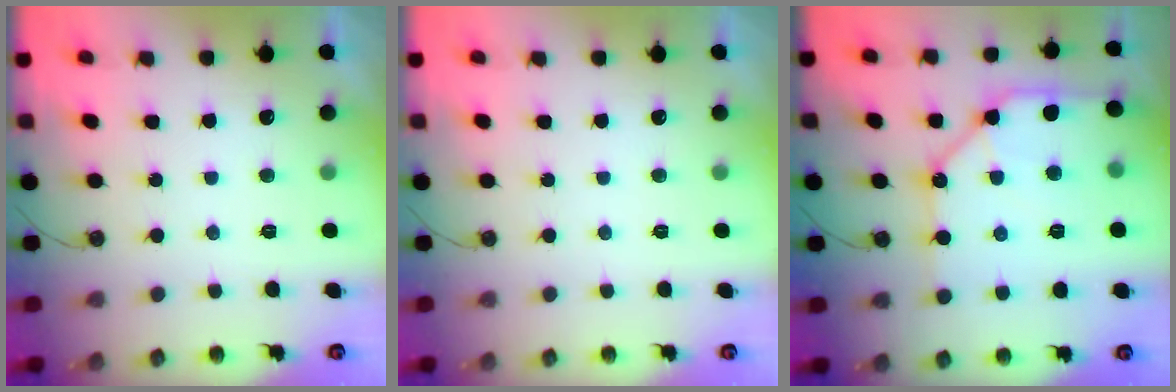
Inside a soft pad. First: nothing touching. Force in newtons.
{"total": 0.0}
{"total": 14.9, "press": 14.8, "slide": 1.1}